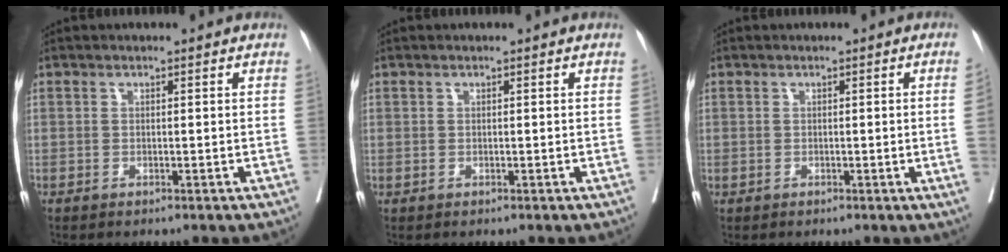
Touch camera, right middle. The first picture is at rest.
{"total": 0.0}
{"total": 1.9, "force": [0.0, -1.0, 1.6], "torque": [-0.024, -0.001, 0.002]}